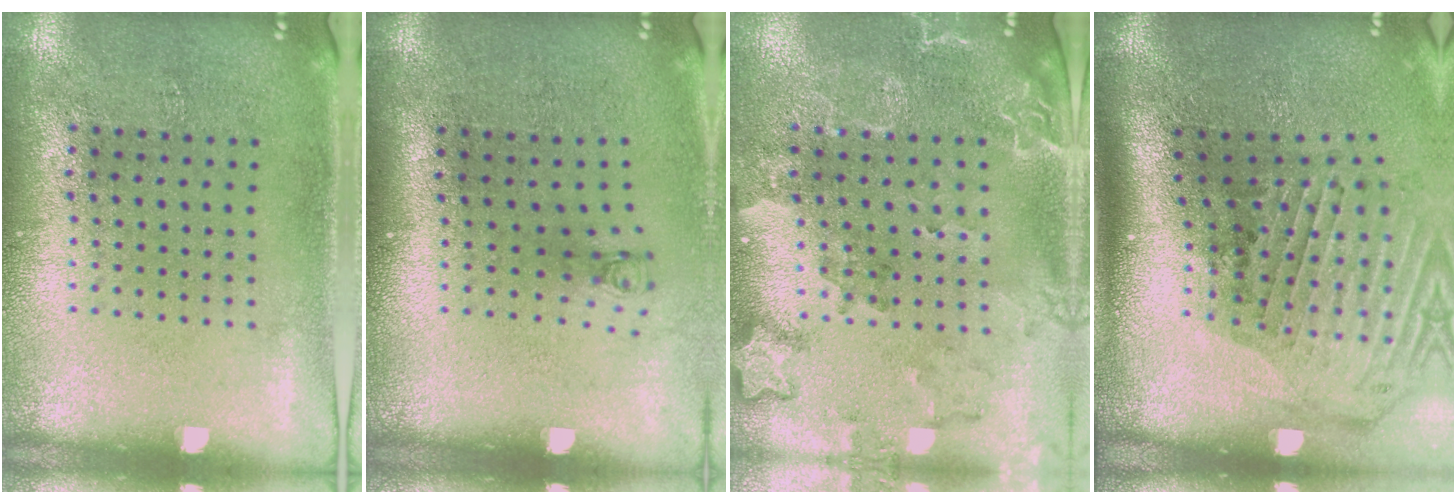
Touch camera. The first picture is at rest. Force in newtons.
{"total": 0.8, "press": 0.3, "slide": 0.7}
{"total": 2.1, "press": 1.9, "slide": 0.9}
{"total": 3.0, "press": 2.1, "slide": 2.0}